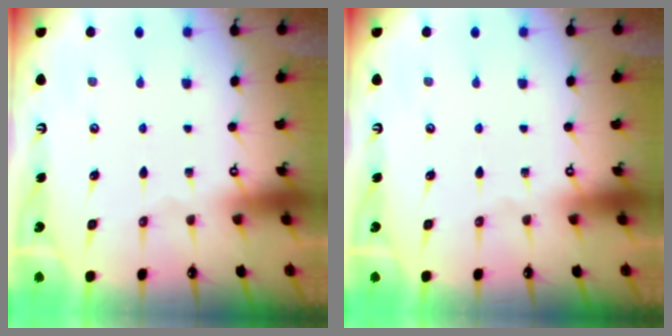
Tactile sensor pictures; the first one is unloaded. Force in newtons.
{"total": 0.0}